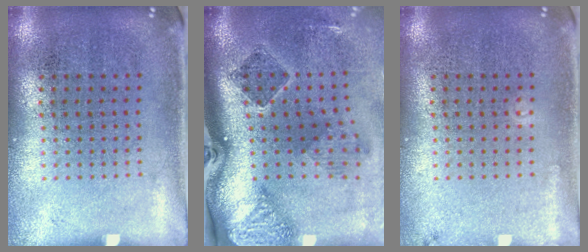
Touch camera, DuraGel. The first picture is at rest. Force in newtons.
{"total": 2.8, "press": 1.9, "slide": 2.1}
{"total": 0.9, "press": 0.8, "slide": 0.2}